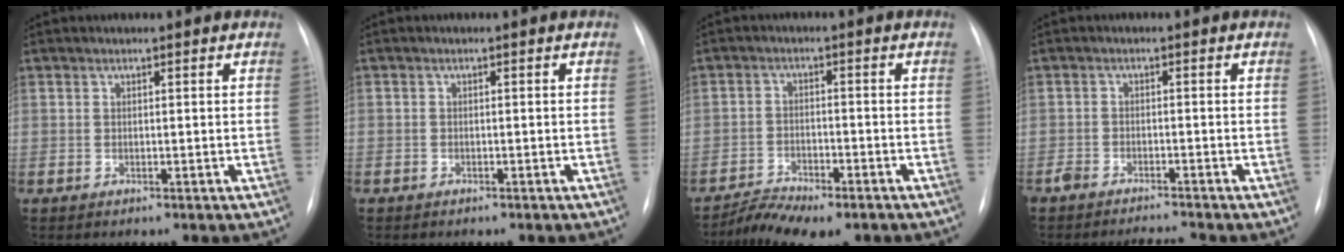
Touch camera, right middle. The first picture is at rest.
{"total": 0.8, "force": [-0.6, 0.6, 0.1], "torque": [-0.008, 0.002, -0.007]}
{"total": 7.2, "force": [-6.0, 2.0, 3.4], "torque": [-0.056, -0.007, -0.099]}
{"total": 3.7, "force": [-3.6, -0.1, 1.0], "torque": [-0.018, -0.010, -0.061]}